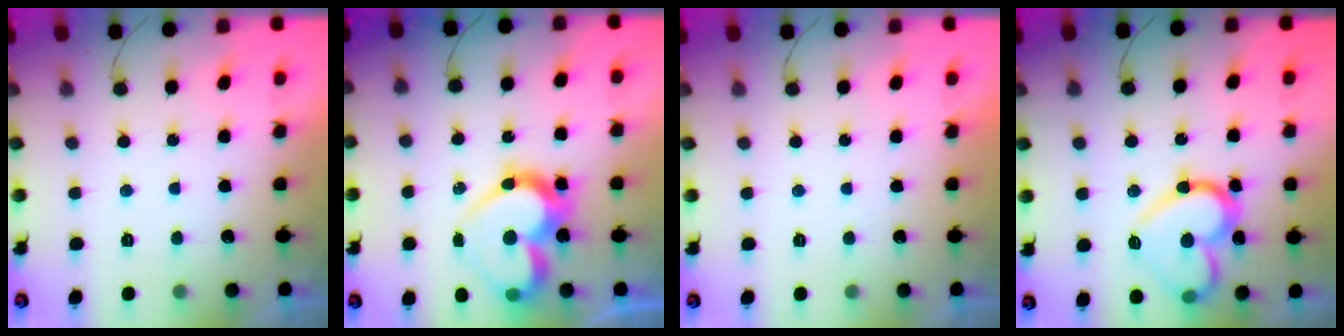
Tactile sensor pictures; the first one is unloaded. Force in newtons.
{"total": 16.6, "press": 16.5, "slide": 1.2}
{"total": 1.8, "press": 1.8, "slide": 0.1}
{"total": 18.4, "press": 18.4, "slide": 1.0}